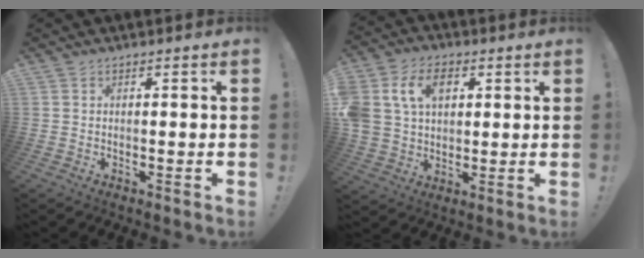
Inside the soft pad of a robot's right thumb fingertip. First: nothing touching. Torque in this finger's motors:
{"motor_torque": [0.86, 0.88, 0.97, 0.02, 0.12]}